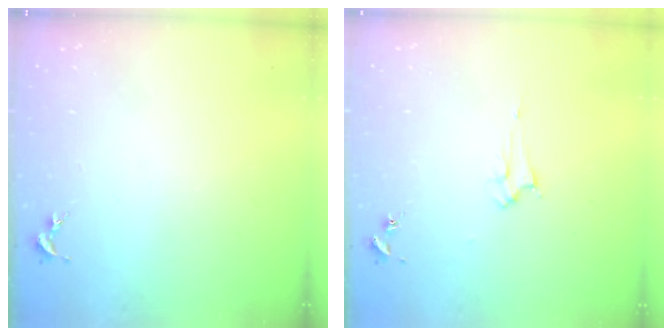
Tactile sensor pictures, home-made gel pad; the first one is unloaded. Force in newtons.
{"total": 2.1, "press": 2.1, "slide": 0.2}